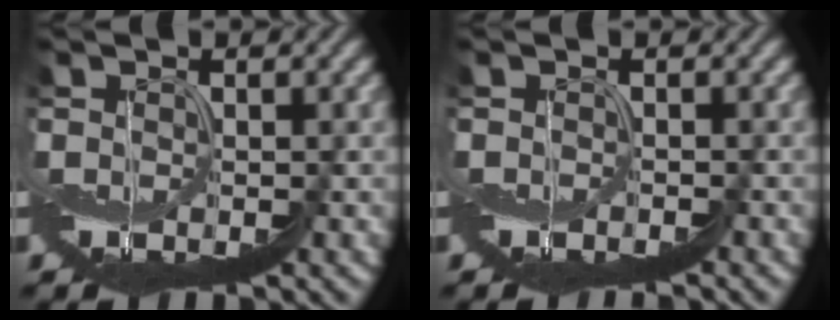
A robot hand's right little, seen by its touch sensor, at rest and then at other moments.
{"total": 1.5, "force": [-1.5, -0.1, 0.2], "torque": [0.002, 0.007, -0.026]}